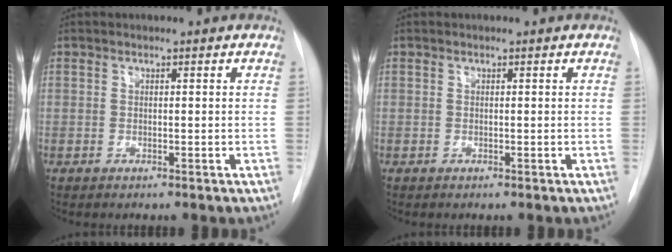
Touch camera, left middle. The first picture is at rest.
{"total": 0.0}